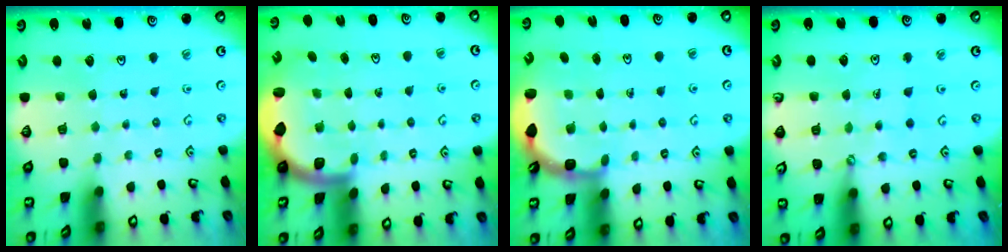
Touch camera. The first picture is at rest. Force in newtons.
{"total": 3.3, "press": 3.1, "slide": 1.2}
{"total": 3.1, "press": 2.4, "slide": 2.0}
{"total": 0.6, "press": 0.6, "slide": 0.1}